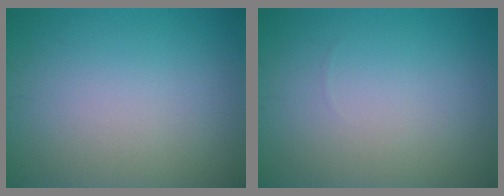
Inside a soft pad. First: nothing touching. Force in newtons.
{"total": 0.0}